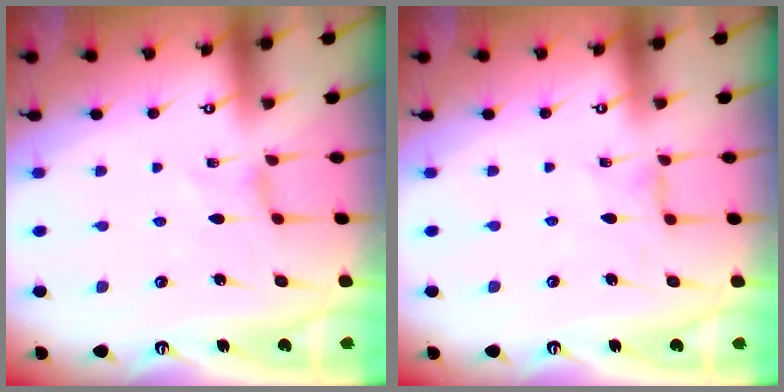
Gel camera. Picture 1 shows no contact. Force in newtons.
{"total": 1.0, "press": 1.0, "slide": 0.1}